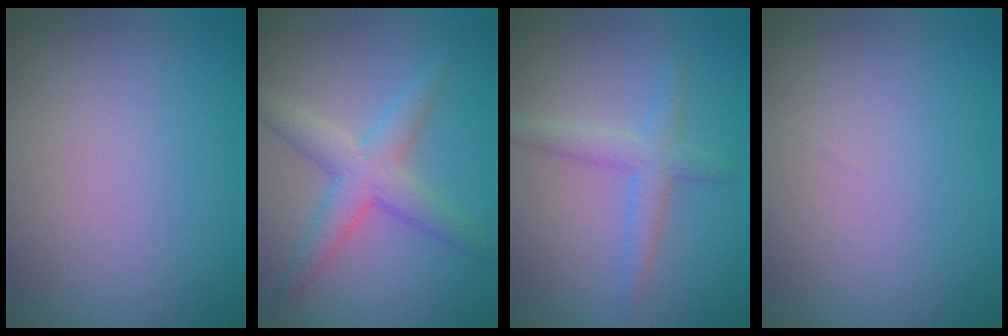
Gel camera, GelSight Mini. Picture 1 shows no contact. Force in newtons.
{"total": 4.1, "press": 4.1, "slide": 0.1}
{"total": 2.4, "press": 2.4, "slide": 0.2}
{"total": 0.0}